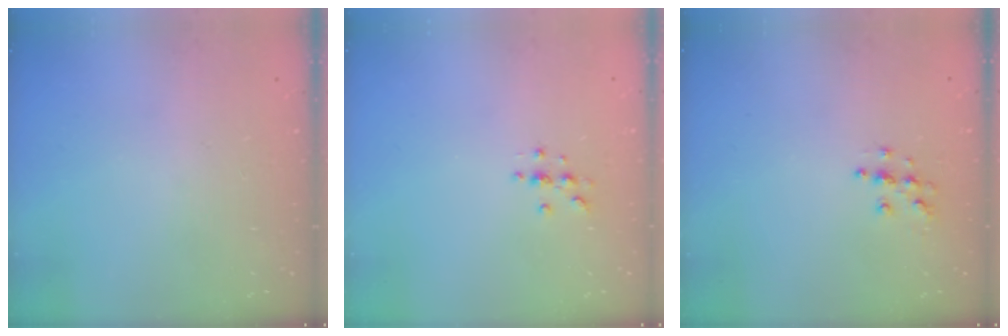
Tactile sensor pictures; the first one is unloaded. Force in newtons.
{"total": 3.0, "press": 3.0, "slide": 0.4}
{"total": 5.6, "press": 5.6, "slide": 0.2}